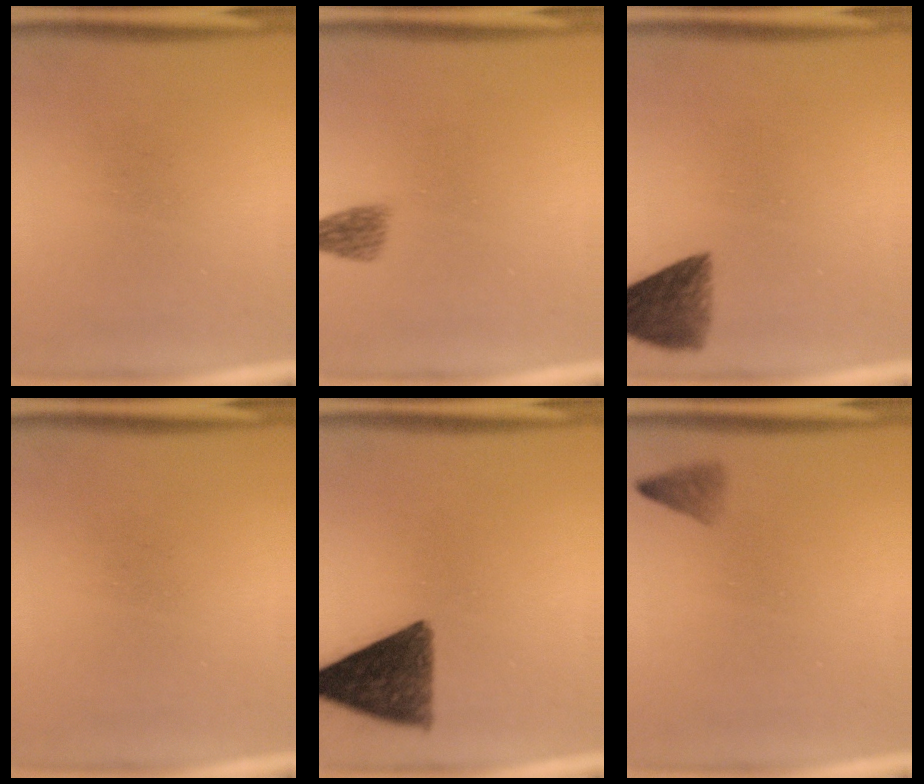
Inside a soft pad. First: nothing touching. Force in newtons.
{"total": 2.4}
{"total": 6.3}
{"total": 0.0}
{"total": 10.7}
{"total": 1.6}